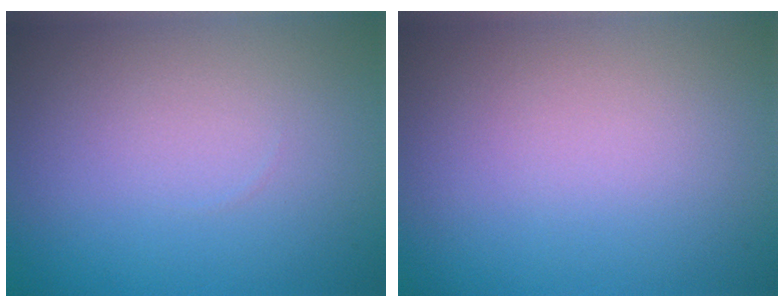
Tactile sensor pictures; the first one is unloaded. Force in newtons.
{"total": 0.0}